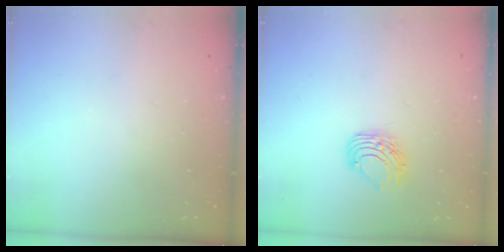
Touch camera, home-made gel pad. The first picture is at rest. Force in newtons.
{"total": 7.5, "press": 7.5, "slide": 0.7}